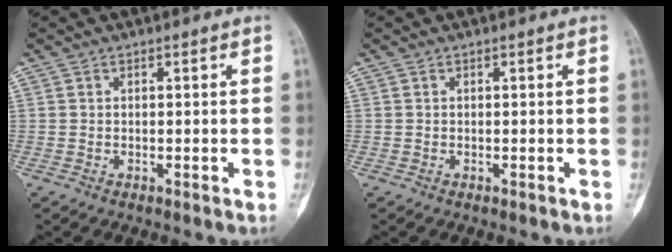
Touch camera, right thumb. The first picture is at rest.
{"total": 0.0}